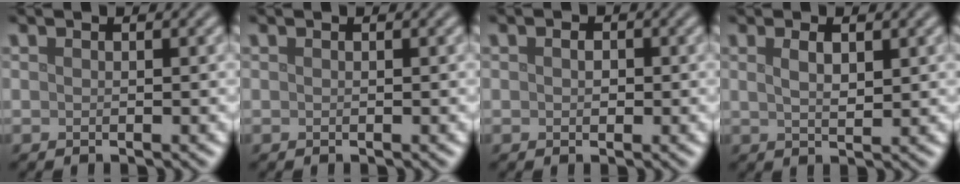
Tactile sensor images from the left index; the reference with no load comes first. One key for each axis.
{"total": 0.0}
{"total": 1.1, "fx": 0.1, "fy": 0.9, "fz": 0.7, "tx": -0.007, "ty": -0.002, "tz": 0.001}
{"total": 2.0, "fx": 0.9, "fy": 0.6, "fz": 1.7, "tx": -0.031, "ty": 0.000, "tz": 0.018}